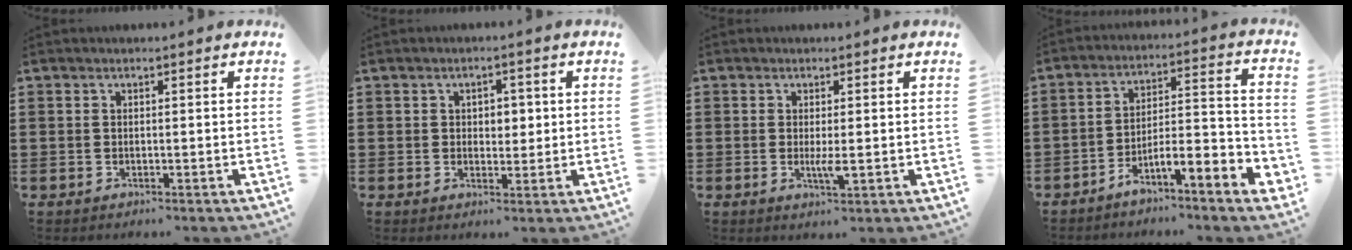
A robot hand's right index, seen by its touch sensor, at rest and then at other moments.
{"total": 2.5, "force": [0.3, 1.9, 1.6], "torque": [-0.028, 0.006, 0.000]}
{"total": 2.6, "force": [-0.3, 0.4, 2.5], "torque": [-0.045, -0.004, -0.005]}
{"total": 5.5, "force": [-4.8, -0.1, 2.6], "torque": [-0.043, -0.012, -0.098]}